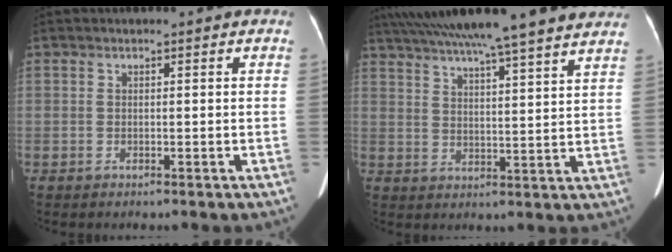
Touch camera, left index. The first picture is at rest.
{"total": 22.1, "force": [18.8, 0.1, 11.8], "torque": [-0.204, 0.018, 0.261]}